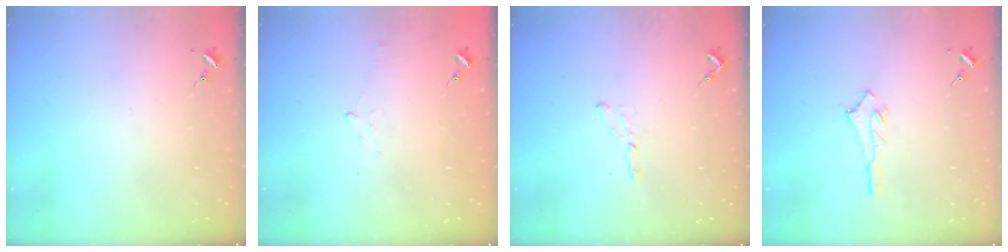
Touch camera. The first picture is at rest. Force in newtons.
{"total": 4.9, "press": 4.8, "slide": 0.6}
{"total": 3.4, "press": 3.4, "slide": 0.4}
{"total": 2.6, "press": 2.6, "slide": 0.4}